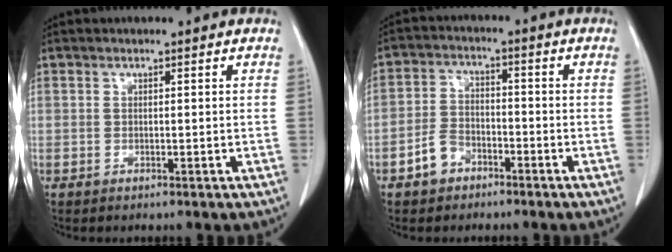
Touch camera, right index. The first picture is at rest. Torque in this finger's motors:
{"motor_torque": [-0.21, -0.13, -0.31, -0.12]}